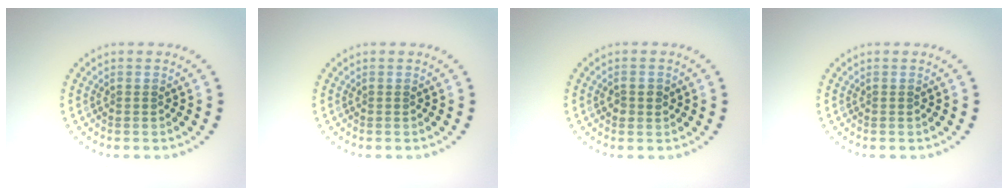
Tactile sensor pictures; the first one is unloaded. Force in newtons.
{"total": 0.0}
{"total": 1.4, "press": 1.4, "slide": 0.2}
{"total": 0.0}